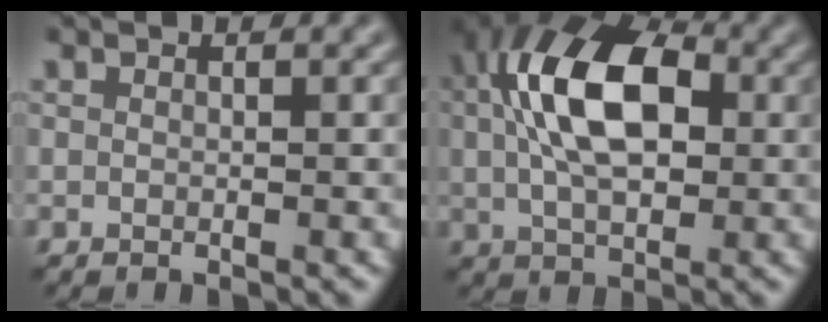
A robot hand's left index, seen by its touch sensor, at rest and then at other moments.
{"total": 9.4, "force": [1.3, 5.3, 7.7], "torque": [-0.145, 0.014, 0.014]}